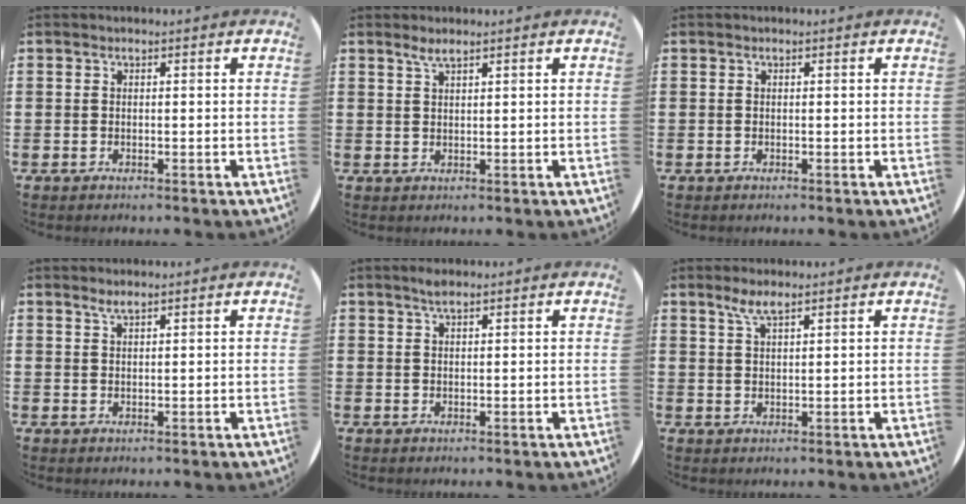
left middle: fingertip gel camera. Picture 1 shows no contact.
{"total": 1.7, "force": [1.3, 0.0, 1.0], "torque": [-0.020, 0.003, 0.023]}
{"total": 0.0}
{"total": 1.3, "force": [1.1, 0.0, 0.6], "torque": [-0.012, 0.002, 0.020]}
{"total": 1.6, "force": [1.3, 0.1, 0.9], "torque": [-0.018, 0.003, 0.023]}
{"total": 2.9, "force": [2.1, 0.4, 1.9], "torque": [-0.041, 0.006, 0.037]}